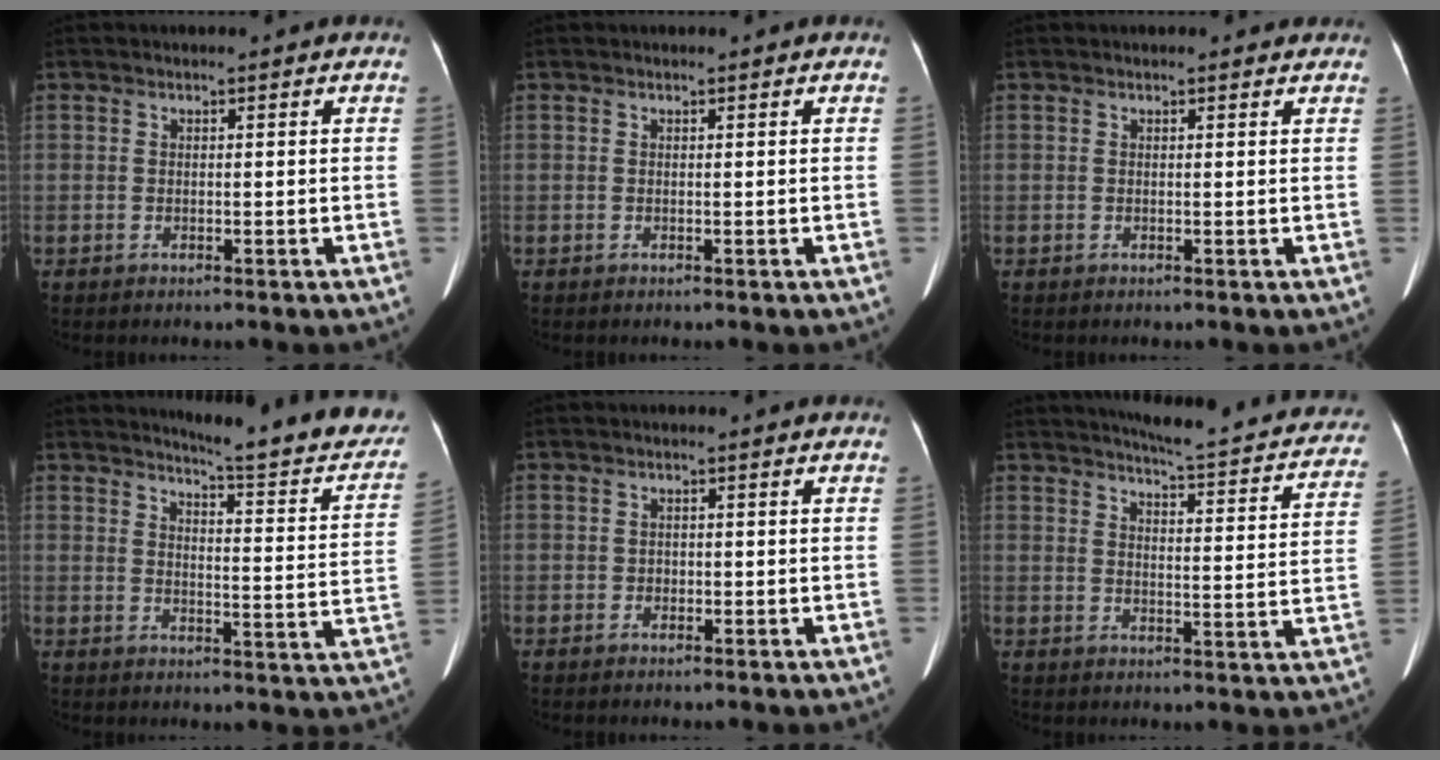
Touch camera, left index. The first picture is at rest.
{"total": 0.0}
{"total": 1.5, "force": [1.4, 0.5, 0.5], "torque": [-0.010, 0.006, 0.009]}
{"total": 17.6, "force": [15.7, 1.4, 7.8], "torque": [-0.090, -0.068, 0.175]}
{"total": 1.0, "force": [-0.4, 0.8, 0.4], "torque": [-0.005, 0.003, -0.005]}
{"total": 20.4, "force": [18.7, 2.6, 7.7], "torque": [-0.093, -0.044, 0.212]}